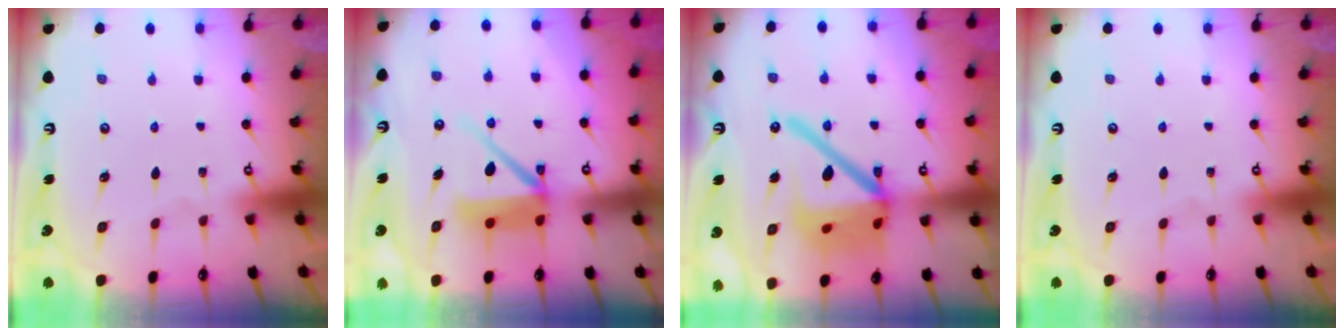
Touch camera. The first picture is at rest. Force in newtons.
{"total": 10.0, "press": 10.0, "slide": 1.2}
{"total": 20.7, "press": 20.6, "slide": 2.6}
{"total": 0.0}